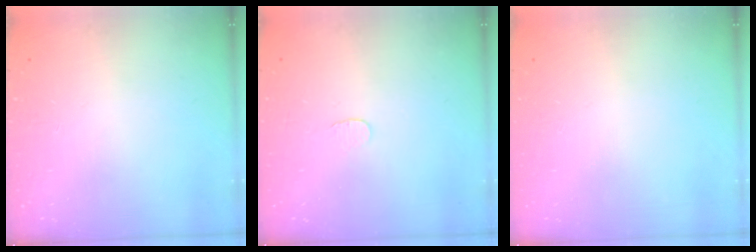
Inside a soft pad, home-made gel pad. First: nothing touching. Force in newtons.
{"total": 2.6, "press": 2.6, "slide": 0.2}
{"total": 0.0}